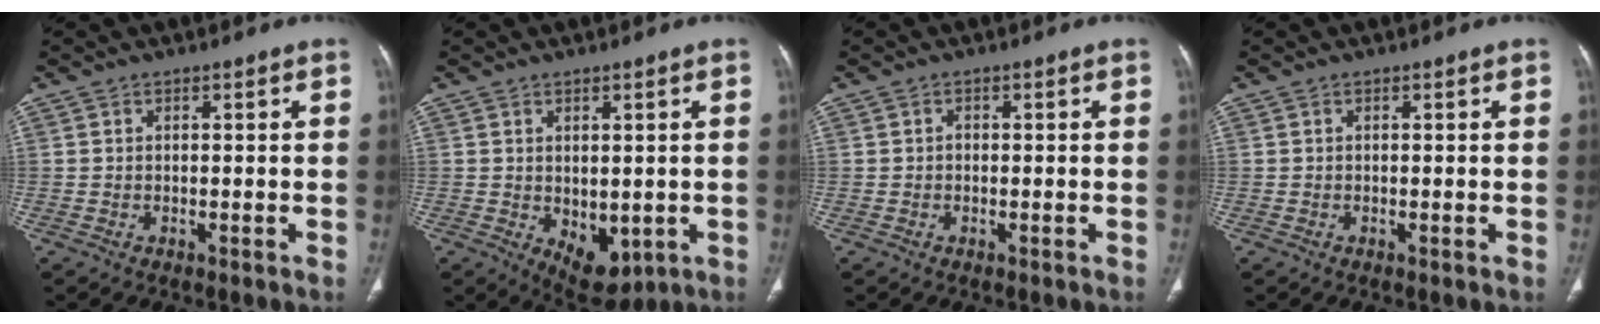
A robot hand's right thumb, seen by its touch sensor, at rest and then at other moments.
{"total": 7.5, "force": [-1.4, 4.4, 5.9], "torque": [-0.065, -0.011, 0.003]}
{"total": 0.6, "force": [-0.1, 0.6, 0.2], "torque": [0.000, 0.003, -0.003]}
{"total": 0.0}